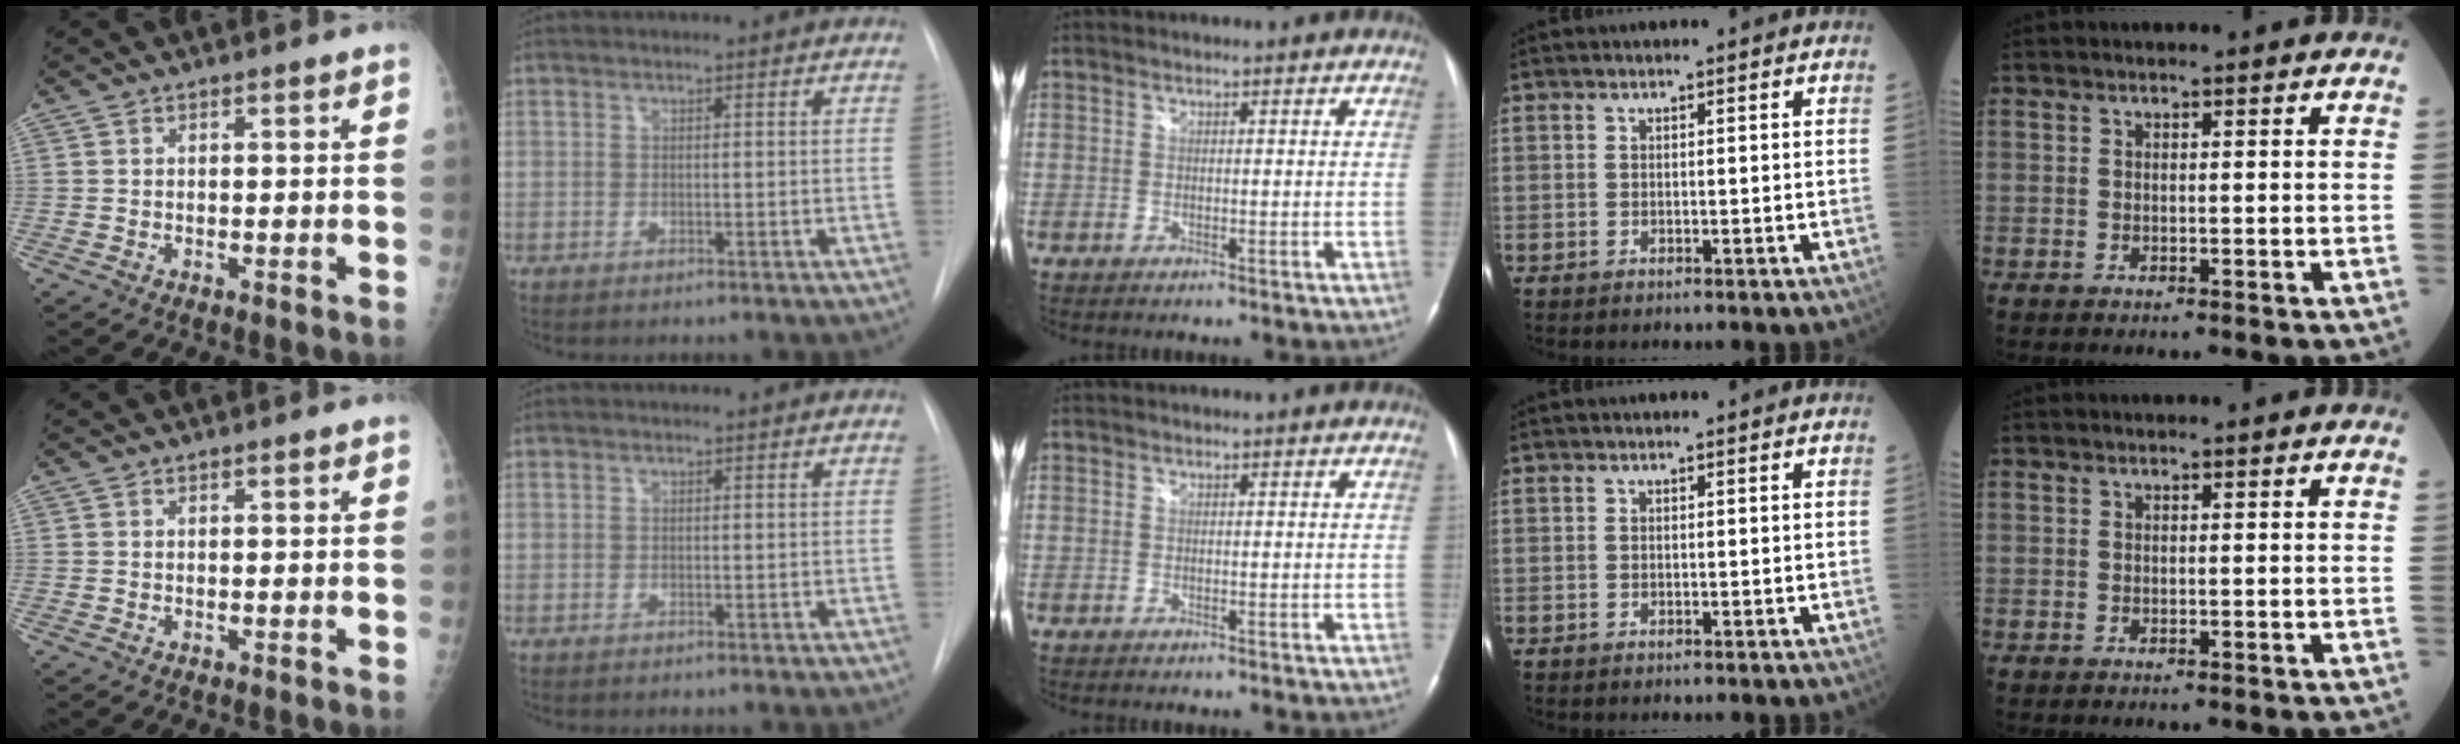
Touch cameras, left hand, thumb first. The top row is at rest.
{}